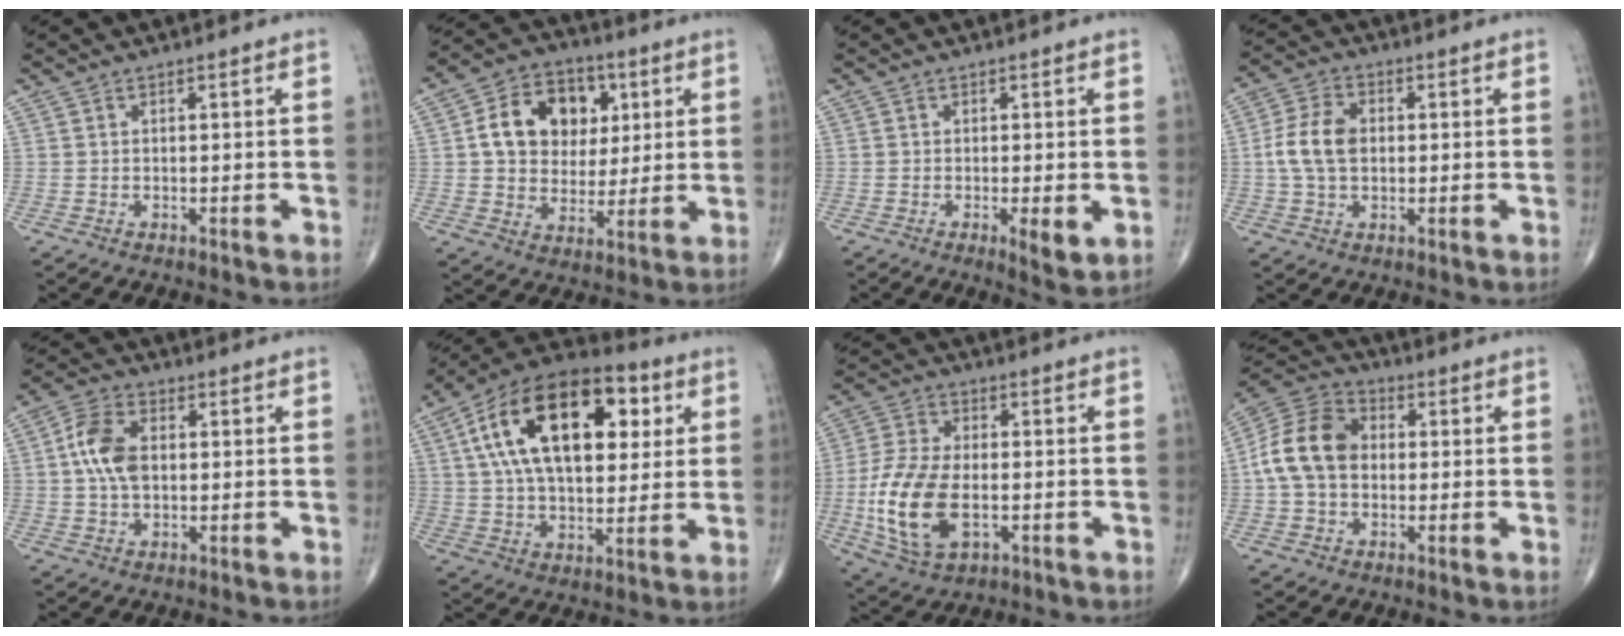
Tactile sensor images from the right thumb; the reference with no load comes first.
{"total": 15.1, "force": [3.8, 11.7, 8.8], "torque": [-0.107, 0.002, 0.061]}
{"total": 4.2, "force": [-0.9, 1.2, 3.9], "torque": [-0.065, -0.014, -0.017]}
{"total": 8.3, "force": [0.3, 5.6, 6.2], "torque": [-0.120, 0.015, 0.002]}
{"total": 8.4, "force": [0.8, 5.2, 6.6], "torque": [-0.125, 0.014, 0.011]}
{"total": 25.0, "force": [7.3, 13.5, 19.8], "torque": [-0.320, 0.013, 0.114]}
{"total": 15.1, "force": [-3.0, 8.3, 12.3], "torque": [-0.258, 0.003, -0.050]}
{"total": 12.5, "force": [0.1, 9.2, 8.5], "torque": [-0.156, 0.035, -0.008]}